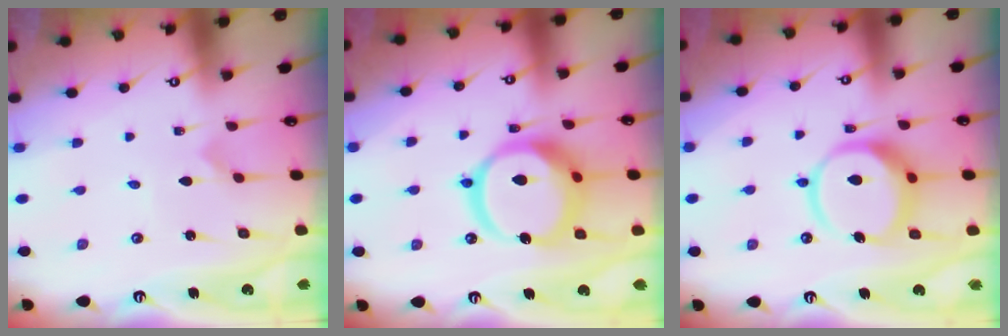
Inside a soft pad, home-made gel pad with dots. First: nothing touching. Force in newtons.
{"total": 17.7, "press": 17.5, "slide": 2.5}
{"total": 11.8, "press": 11.7, "slide": 1.5}